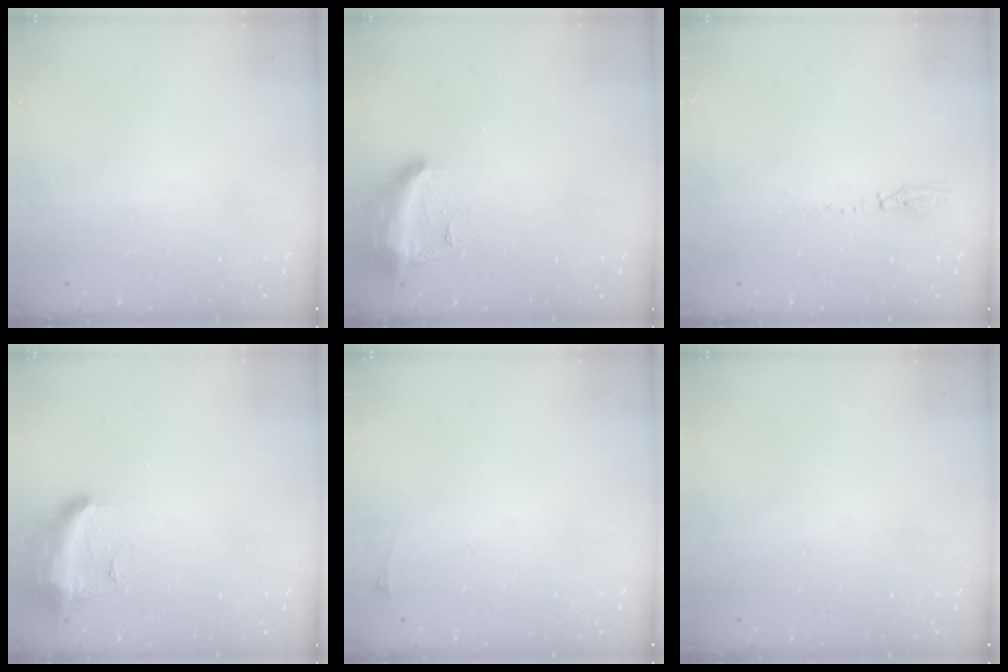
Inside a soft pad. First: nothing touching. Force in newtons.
{"total": 9.5, "press": 9.4, "slide": 1.2}
{"total": 3.9, "press": 3.8, "slide": 0.9}
{"total": 9.5, "press": 9.4, "slide": 1.2}
{"total": 2.8, "press": 2.1, "slide": 1.9}
{"total": 0.0}